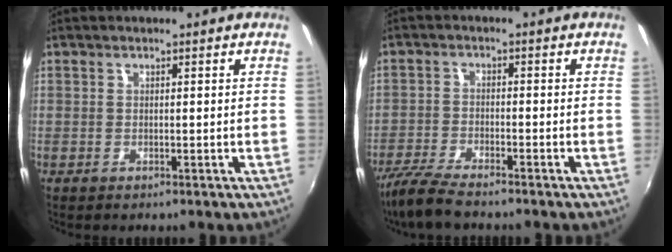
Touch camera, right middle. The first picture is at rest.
{"total": 7.2, "force": [-6.2, 1.0, 3.5], "torque": [-0.095, -0.021, -0.119]}